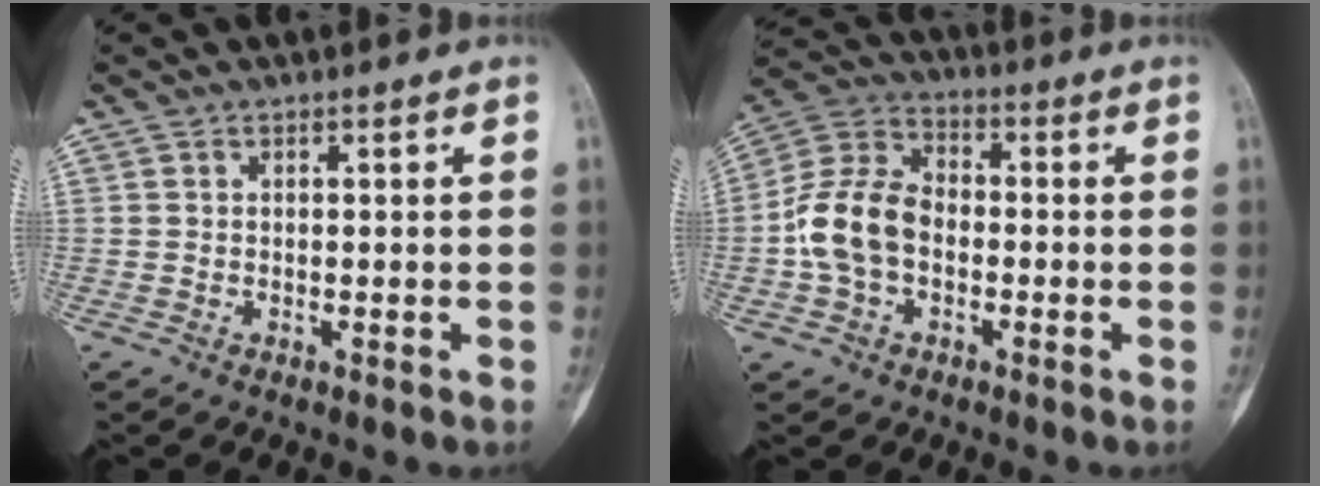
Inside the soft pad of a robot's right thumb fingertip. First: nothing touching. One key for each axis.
{"total": 12.2, "fx": -1.9, "fy": 8.6, "fz": 8.4, "tx": -0.160, "ty": 0.038, "tz": -0.047}